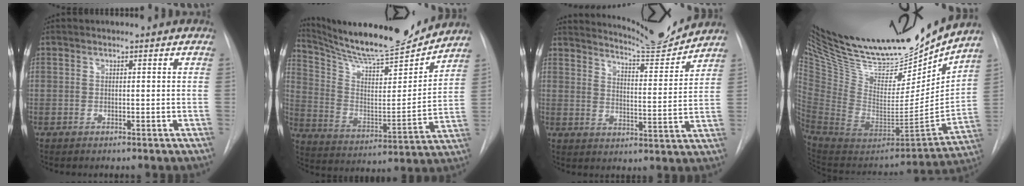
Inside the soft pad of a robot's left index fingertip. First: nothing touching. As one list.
[{"total": 19.5, "force": [18.5, 1.3, 6.0], "torque": [-0.120, -0.038, 0.293]}, {"total": 10.1, "force": [10.0, -0.7, 1.1], "torque": [-0.026, -0.027, 0.147]}, {"total": 33.8, "force": [29.2, 7.9, 15.1], "torque": [-0.301, -0.054, 0.472]}]